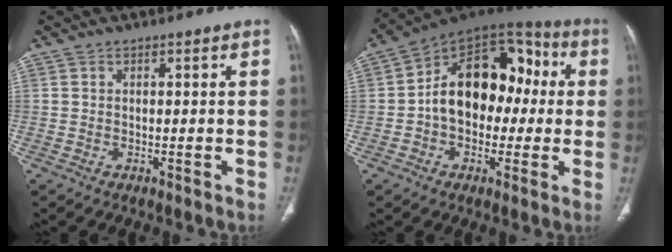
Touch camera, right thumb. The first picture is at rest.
{"total": 18.8, "force": [0.4, 12.9, 13.7], "torque": [-0.166, 0.051, -0.004]}